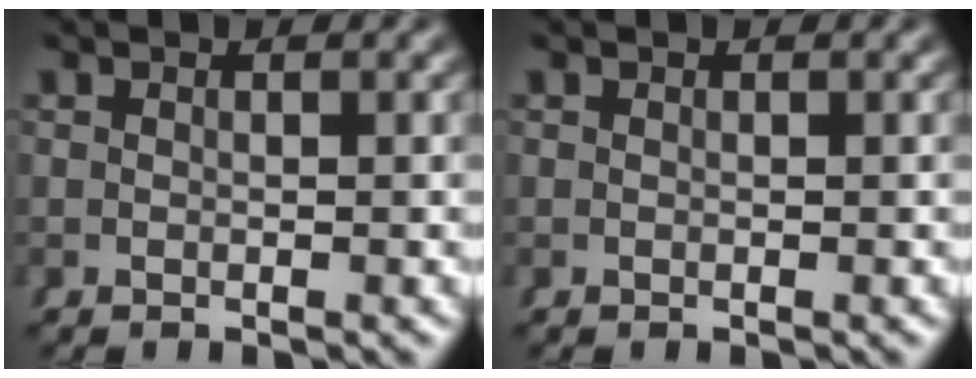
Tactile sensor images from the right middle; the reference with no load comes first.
{"total": 0.0}